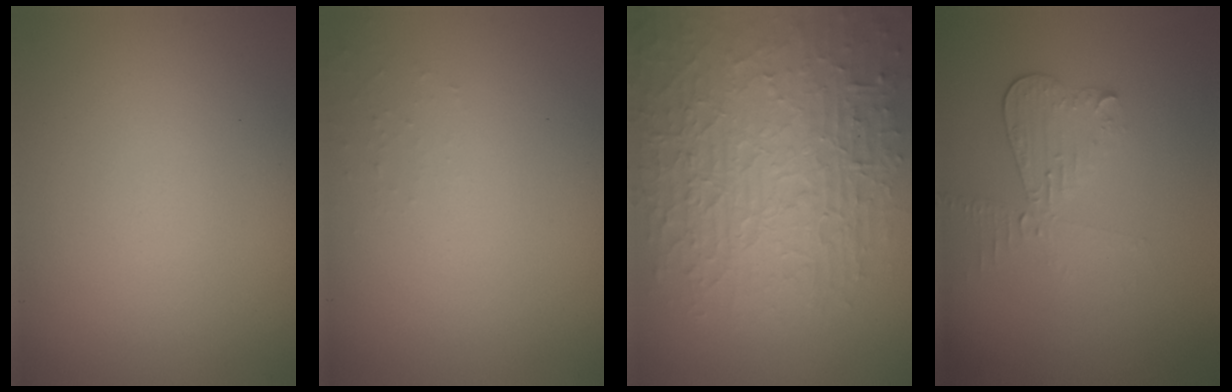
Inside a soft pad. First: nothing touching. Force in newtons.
{"total": 0.7, "press": 0.7, "slide": 0.1}
{"total": 10.1, "press": 6.6, "slide": 7.6}
{"total": 2.5, "press": 2.3, "slide": 0.9}